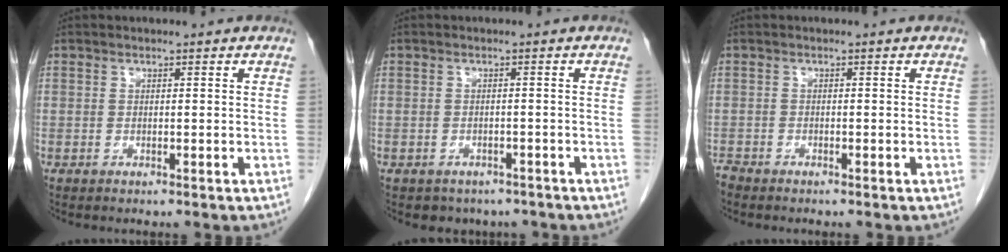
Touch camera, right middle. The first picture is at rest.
{"total": 4.6, "force": [-3.6, 2.7, 0.5], "torque": [-0.003, 0.011, -0.042]}
{"total": 1.2, "force": [-1.2, -0.1, 0.2], "torque": [-0.005, -0.005, -0.024]}